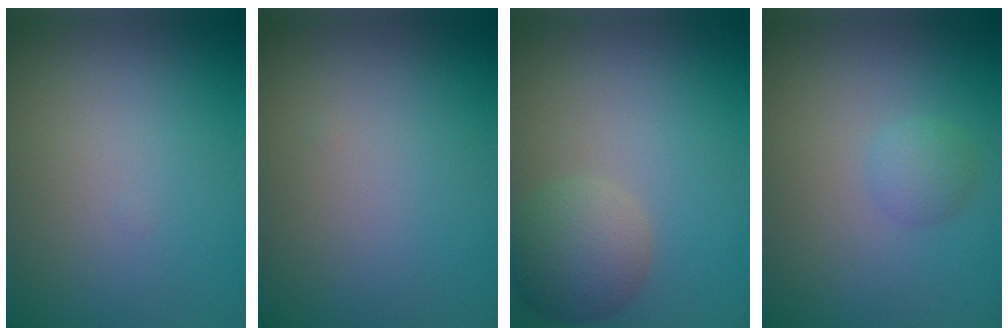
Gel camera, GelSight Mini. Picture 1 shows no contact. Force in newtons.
{"total": 0.0}
{"total": 4.4, "press": 4.4, "slide": 0.2}
{"total": 1.5, "press": 1.5, "slide": 0.1}